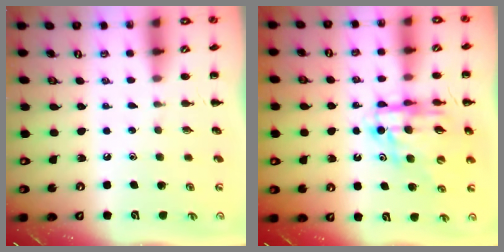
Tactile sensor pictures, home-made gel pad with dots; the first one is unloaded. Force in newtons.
{"total": 12.3, "press": 11.7, "slide": 3.6}